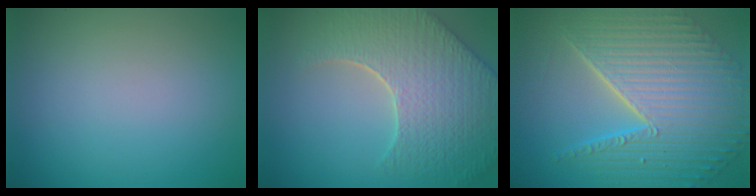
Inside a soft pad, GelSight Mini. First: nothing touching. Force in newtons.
{"total": 9.0, "press": 6.3, "slide": 6.4}
{"total": 10.8, "press": 7.2, "slide": 8.0}